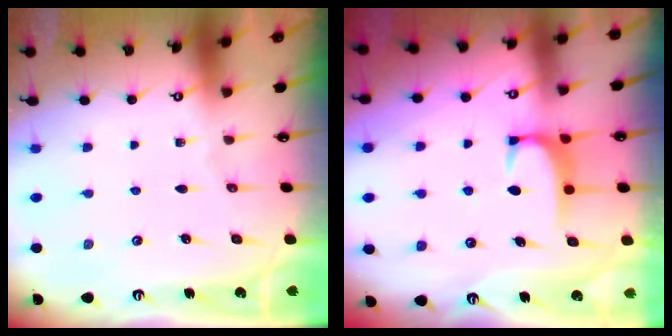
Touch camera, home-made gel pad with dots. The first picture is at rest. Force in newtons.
{"total": 1.9, "press": 1.9, "slide": 0.5}